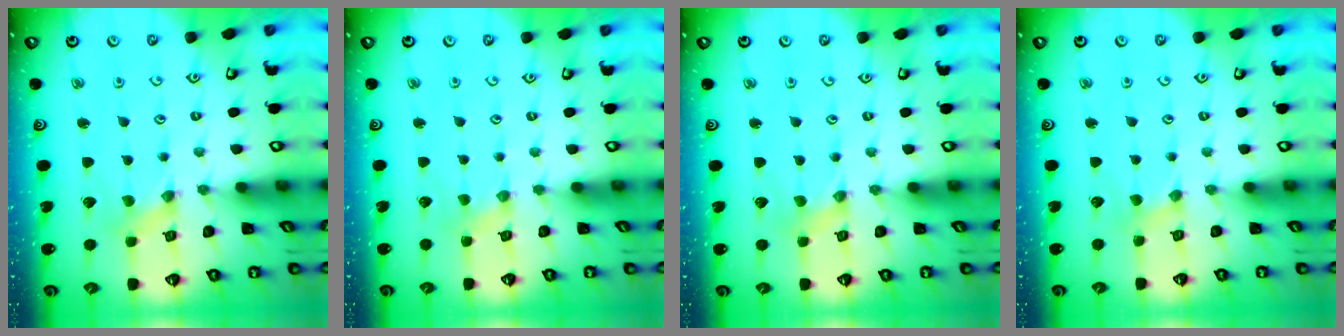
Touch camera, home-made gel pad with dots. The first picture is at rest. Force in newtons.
{"total": 1.6, "press": 1.6, "slide": 0.3}
{"total": 0.0}
{"total": 1.6, "press": 1.5, "slide": 0.3}